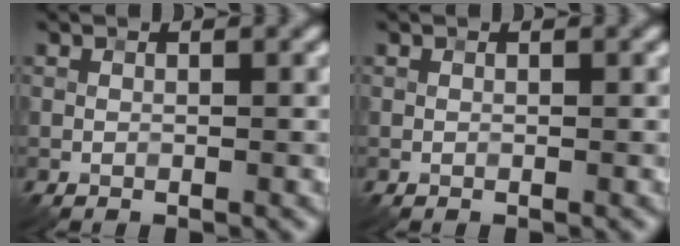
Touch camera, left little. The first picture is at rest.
{"total": 0.0}